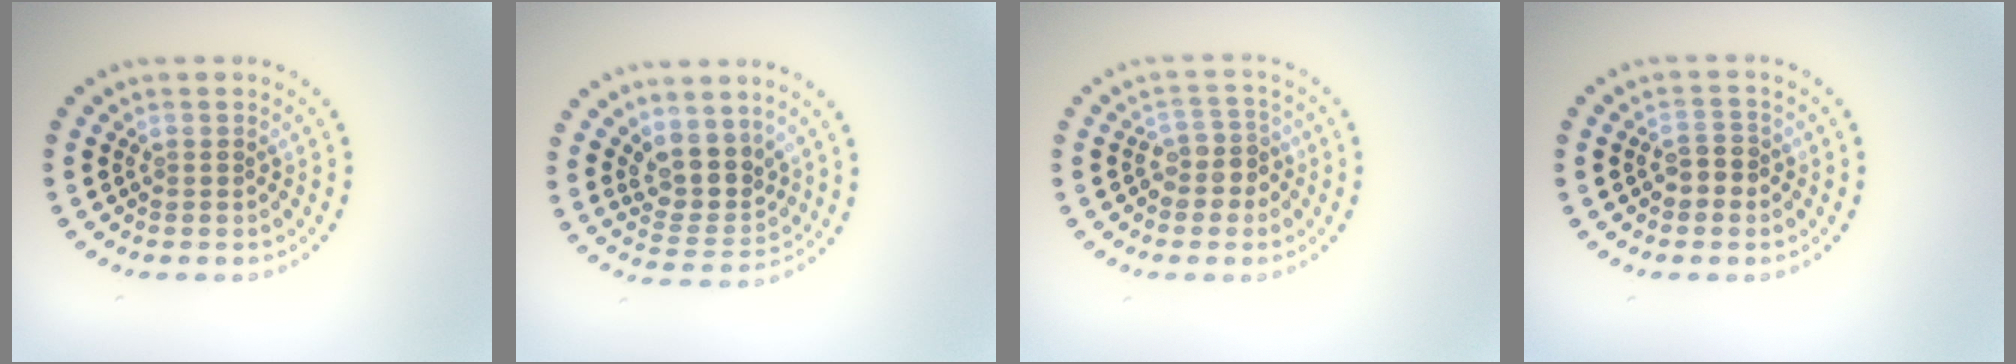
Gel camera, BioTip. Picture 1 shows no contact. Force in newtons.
{"total": 3.6, "press": 3.0, "slide": 2.0}
{"total": 2.5, "press": 2.1, "slide": 1.3}
{"total": 1.8, "press": 1.7, "slide": 0.5}